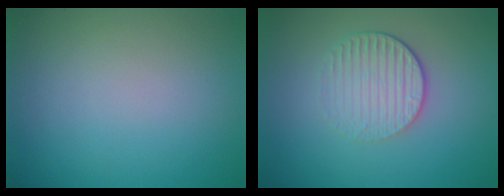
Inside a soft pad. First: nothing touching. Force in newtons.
{"total": 3.7, "press": 2.7, "slide": 2.6}